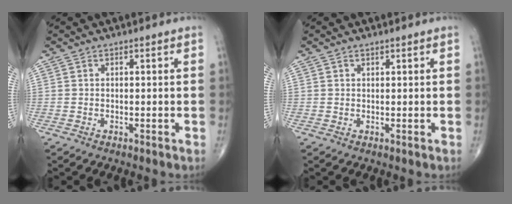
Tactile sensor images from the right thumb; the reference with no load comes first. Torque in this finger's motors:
{"motor_torque": [0.38, -0.43, -0.23, -0.13, 0.06]}